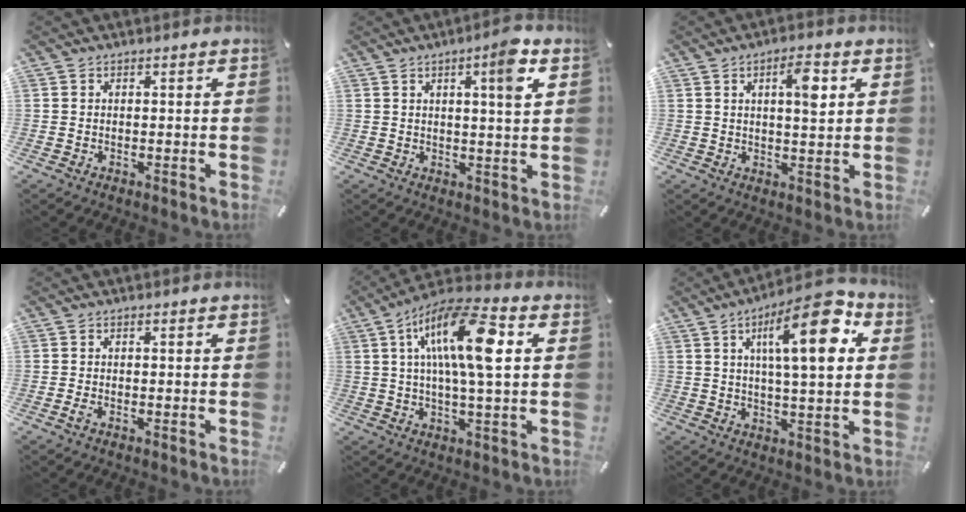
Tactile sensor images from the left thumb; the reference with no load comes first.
{"total": 7.0, "force": [3.1, 0.9, 6.2], "torque": [-0.094, -0.009, 0.042]}
{"total": 6.6, "force": [2.4, 2.3, 5.6], "torque": [-0.086, -0.006, 0.032]}
{"total": 1.2, "force": [-0.5, 0.3, 1.0], "torque": [-0.018, -0.001, -0.008]}
{"total": 17.0, "force": [4.4, 4.7, 15.8], "torque": [-0.295, 0.000, 0.065]}
{"total": 17.8, "force": [6.4, 5.7, 15.6], "torque": [-0.233, -0.015, 0.092]}